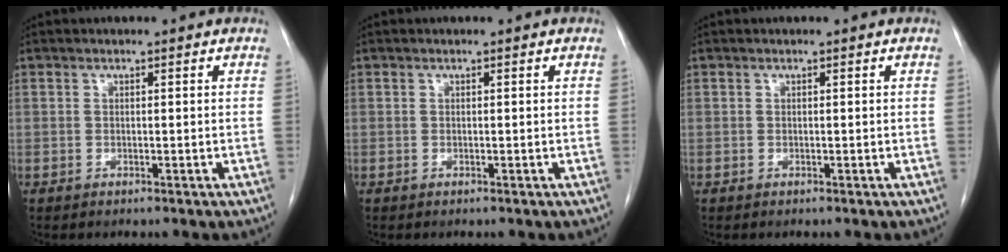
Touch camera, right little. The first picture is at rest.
{"total": 0.0}
{"total": 0.0}